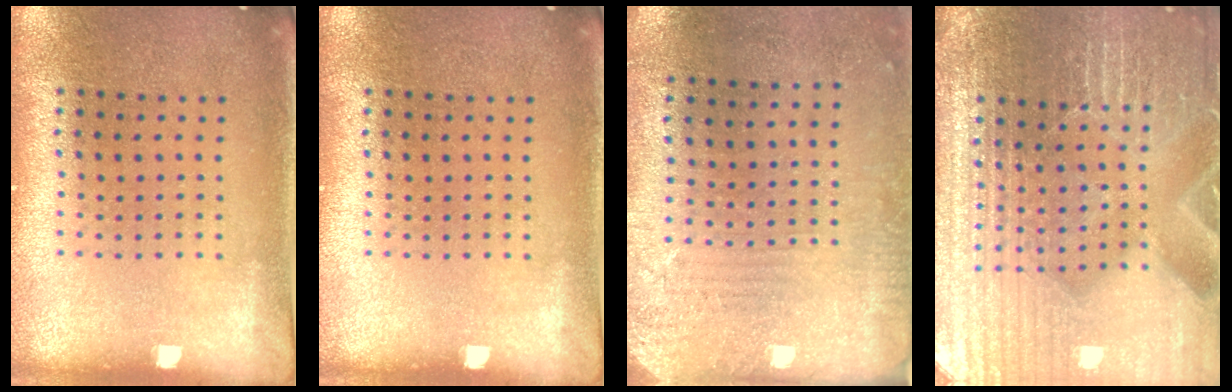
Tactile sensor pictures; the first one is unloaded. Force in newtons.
{"total": 0.0}
{"total": 2.9, "press": 2.4, "slide": 1.6}
{"total": 5.3, "press": 4.9, "slide": 2.1}